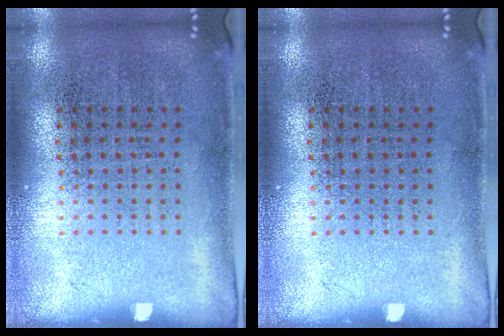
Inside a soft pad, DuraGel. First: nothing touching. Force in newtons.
{"total": 0.0}